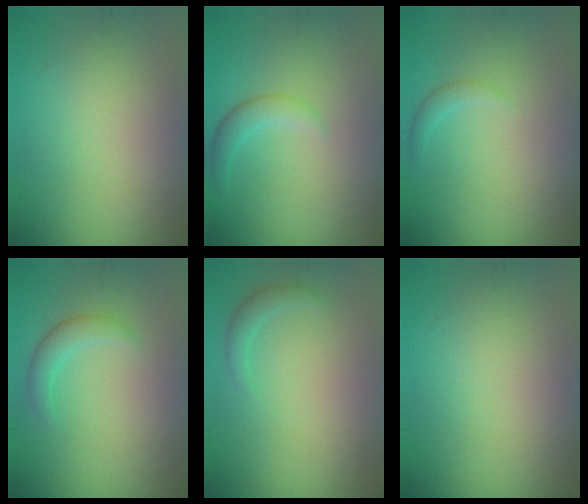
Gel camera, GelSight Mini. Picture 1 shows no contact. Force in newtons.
{"total": 1.8, "press": 1.8, "slide": 0.1}
{"total": 1.0, "press": 1.0, "slide": 0.0}
{"total": 1.8, "press": 1.8, "slide": 0.0}
{"total": 1.3, "press": 1.3, "slide": 0.2}
{"total": 0.0}